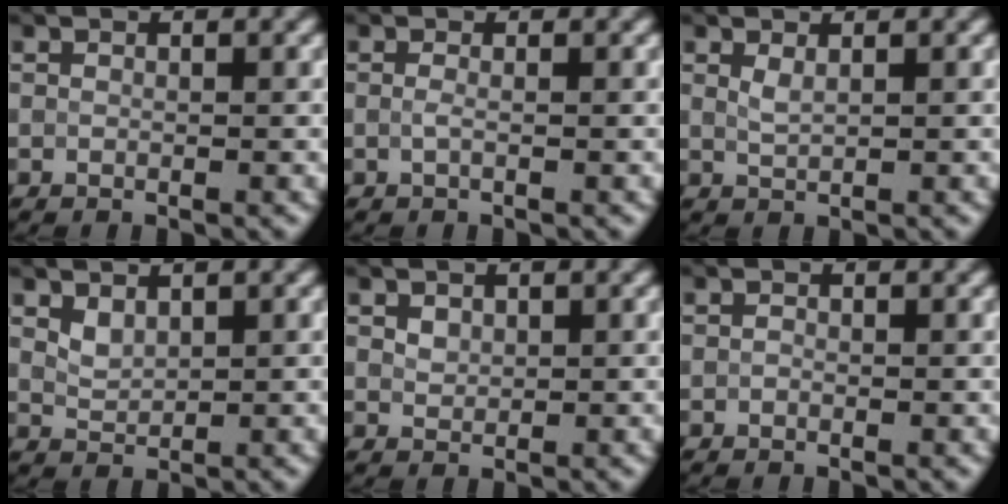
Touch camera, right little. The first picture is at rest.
{"total": 0.6, "force": [-0.1, 0.0, 0.6], "torque": [-0.020, 0.001, -0.004]}
{"total": 1.1, "force": [0.7, 0.3, 0.8], "torque": [-0.023, 0.003, 0.017]}
{"total": 1.4, "force": [1.0, 0.7, 0.7], "torque": [-0.017, 0.001, 0.027]}
{"total": 1.1, "force": [0.6, 0.7, 0.4], "torque": [-0.011, 0.002, 0.014]}
{"total": 0.0}